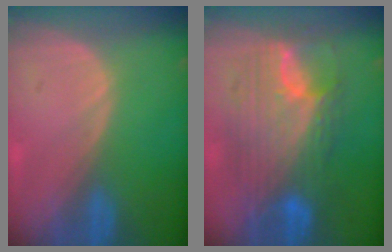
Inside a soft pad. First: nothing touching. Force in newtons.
{"total": 11.9, "press": 11.8, "slide": 1.0}